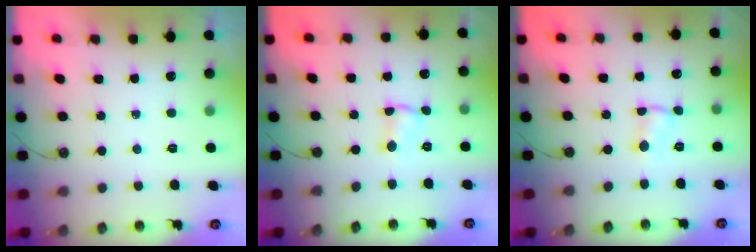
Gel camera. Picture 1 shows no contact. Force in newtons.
{"total": 1.3, "press": 1.2, "slide": 0.4}
{"total": 1.4, "press": 1.4, "slide": 0.1}